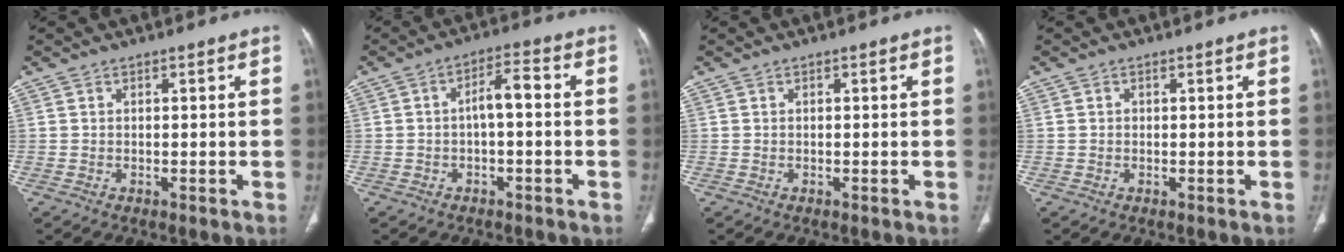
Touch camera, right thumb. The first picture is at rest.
{"total": 4.6, "force": [-0.5, 1.8, 4.2], "torque": [-0.068, 0.028, -0.014]}
{"total": 0.0}
{"total": 0.5, "force": [0.1, 0.4, 0.2], "torque": [-0.002, 0.006, 0.003]}